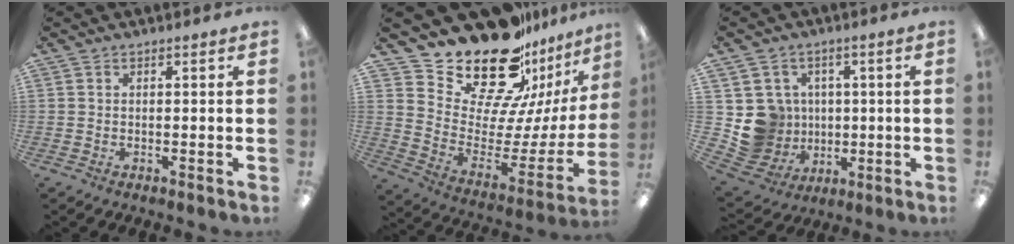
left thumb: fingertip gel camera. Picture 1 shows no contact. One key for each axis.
{"total": 25.2, "fx": 20.6, "fy": 10.7, "fz": 9.8, "tx": -0.153, "ty": -0.156, "tz": 0.373}
{"total": 10.1, "fx": 0.7, "fy": 9.9, "fz": 1.5, "tx": -0.059, "ty": -0.010, "tz": 0.028}